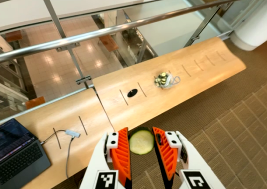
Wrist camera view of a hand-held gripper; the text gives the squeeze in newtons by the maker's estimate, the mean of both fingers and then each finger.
{"total": 10.2, "left": 10.6, "right": 9.8}